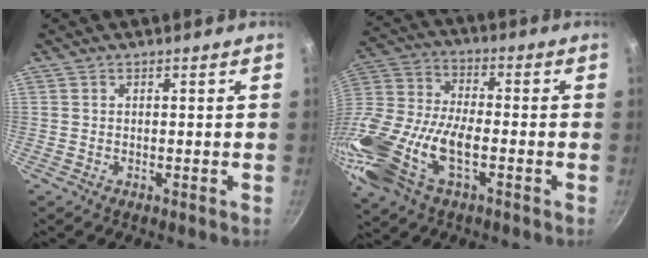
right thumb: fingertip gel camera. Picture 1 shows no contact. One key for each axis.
{"total": 23.3, "fx": -7.6, "fy": 12.1, "fz": 18.5, "tx": -0.456, "ty": 0.002, "tz": -0.137}